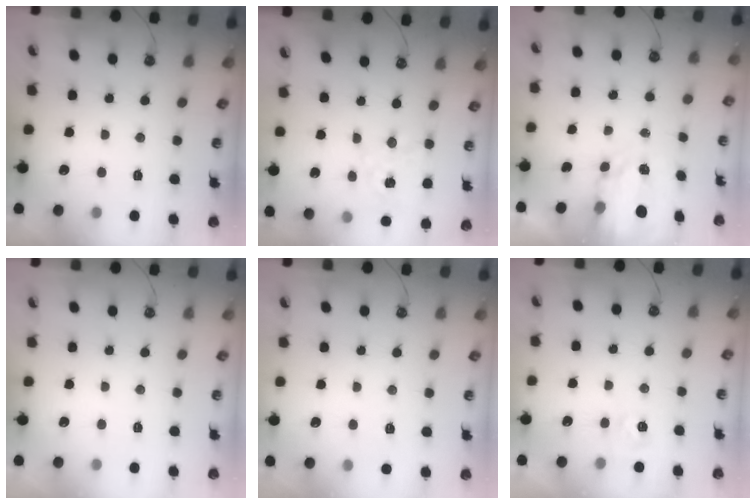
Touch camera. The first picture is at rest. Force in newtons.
{"total": 2.5, "press": 2.5, "slide": 0.2}
{"total": 3.9, "press": 3.9, "slide": 0.3}
{"total": 0.0}
{"total": 4.1, "press": 4.1, "slide": 0.5}
{"total": 3.6, "press": 3.6, "slide": 0.4}